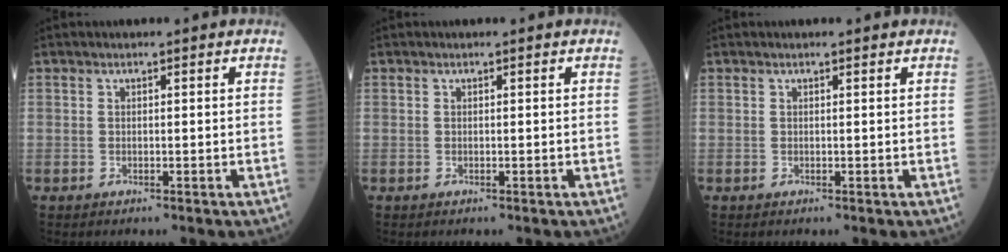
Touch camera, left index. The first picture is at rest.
{"total": 0.0}
{"total": 1.2, "force": [1.1, 0.2, 0.4], "torque": [-0.009, 0.004, 0.013]}